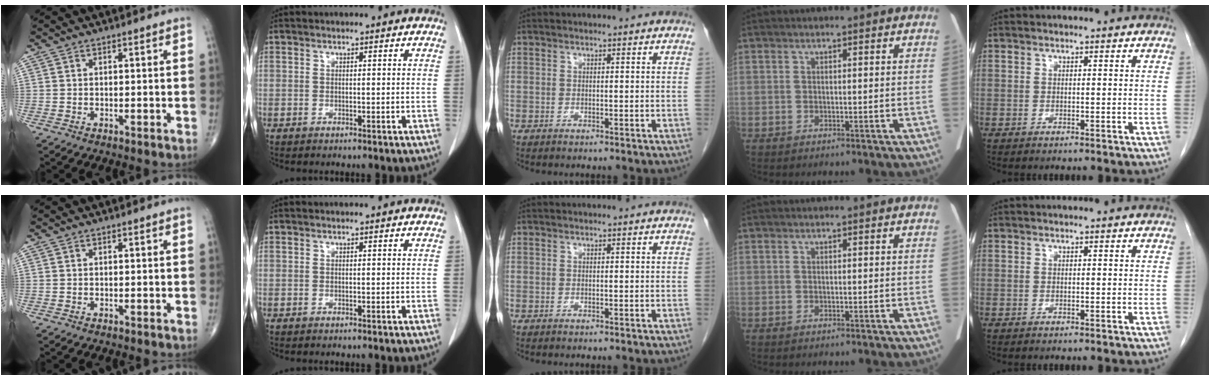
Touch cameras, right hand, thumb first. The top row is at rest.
{}